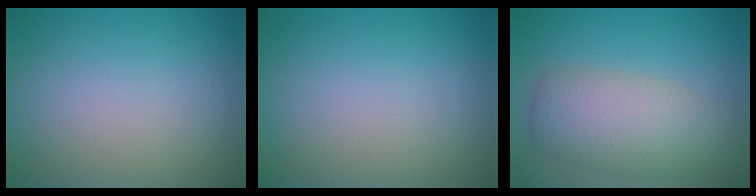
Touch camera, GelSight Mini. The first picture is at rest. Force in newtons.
{"total": 0.0}
{"total": 5.7, "press": 5.7, "slide": 0.2}